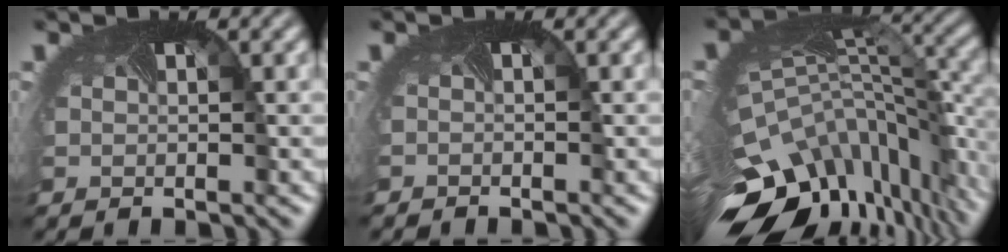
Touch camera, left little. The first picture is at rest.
{"total": 0.8, "force": [-0.7, -0.2, -0.3], "torque": [0.003, -0.007, -0.012]}
{"total": 14.2, "force": [-7.5, 7.2, 9.6], "torque": [-0.221, -0.044, -0.098]}